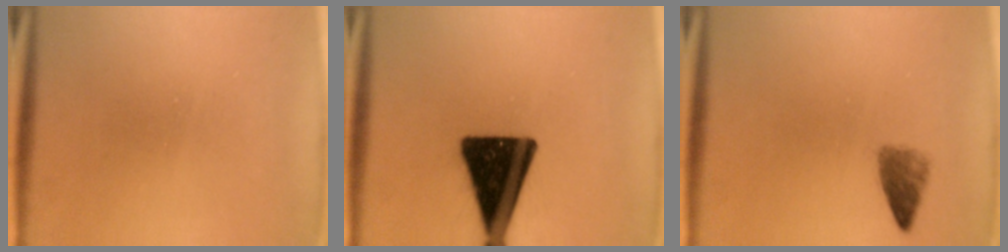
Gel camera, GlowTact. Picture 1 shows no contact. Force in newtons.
{"total": 16.9}
{"total": 2.2}